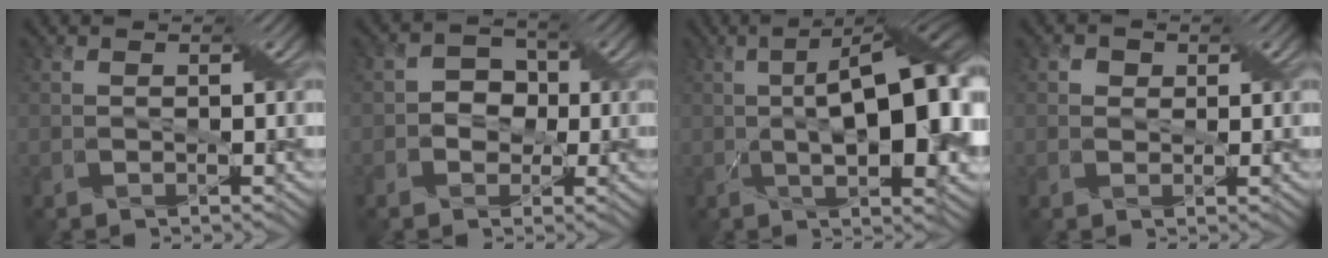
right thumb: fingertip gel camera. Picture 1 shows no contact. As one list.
[{"total": 3.6, "force": [-0.3, 3.2, 1.6], "torque": [-0.024, 0.006, -0.023]}, {"total": 15.2, "force": [-0.1, 5.6, 14.1], "torque": [-0.201, 0.016, -0.001]}, {"total": 1.7, "force": [0.6, 1.5, 0.5], "torque": [-0.006, 0.000, 0.005]}]